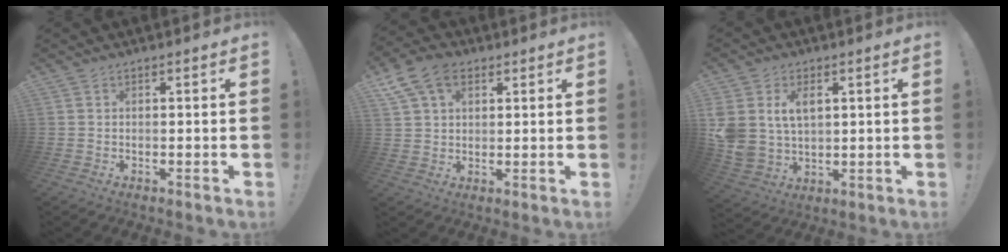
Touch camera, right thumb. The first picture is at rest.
{"total": 11.3, "force": [5.3, 7.6, 6.4], "torque": [-0.102, -0.012, 0.105]}
{"total": 9.7, "force": [3.8, 7.1, 5.4], "torque": [-0.103, -0.016, 0.074]}